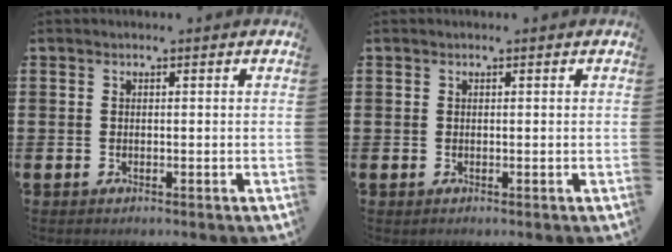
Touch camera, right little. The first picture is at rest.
{"total": 0.0}